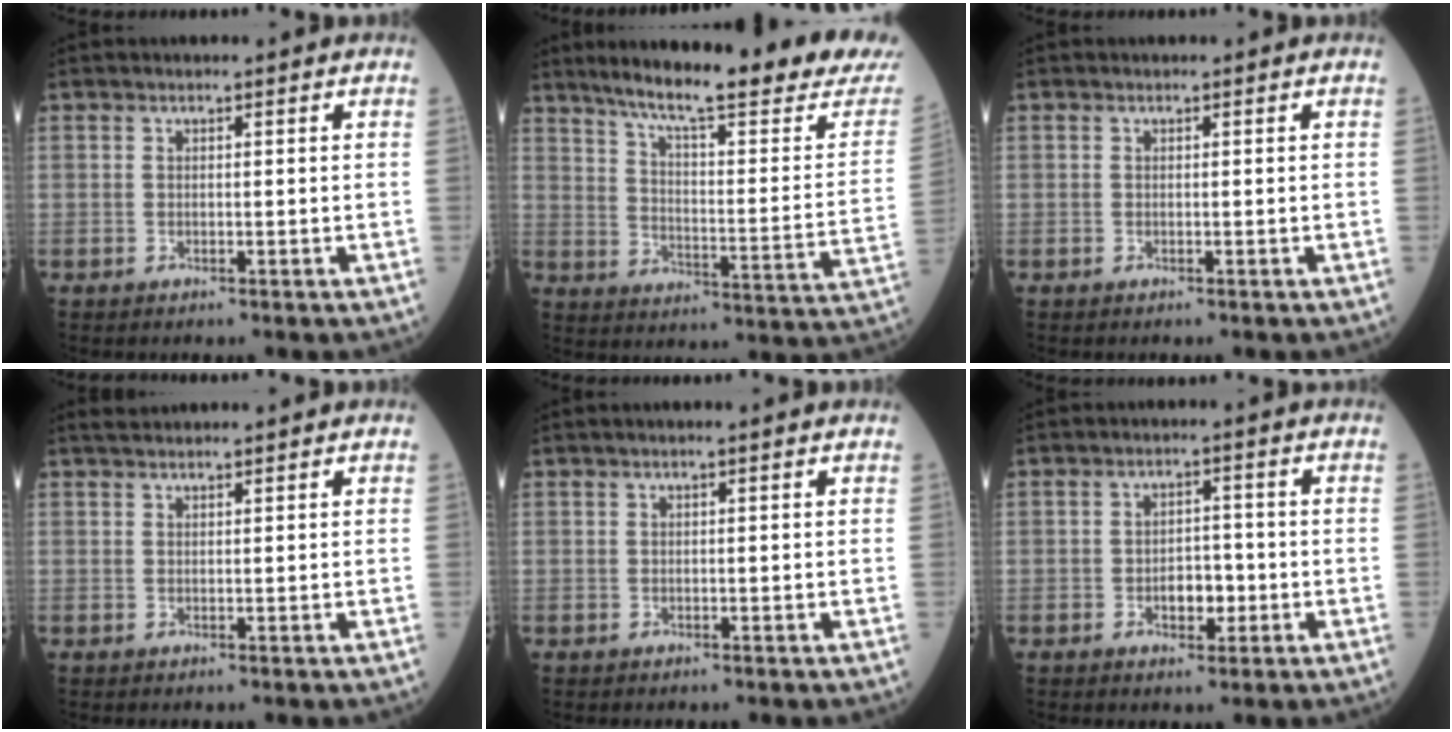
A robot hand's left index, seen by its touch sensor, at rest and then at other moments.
{"total": 24.9, "force": [21.4, 0.7, 12.6], "torque": [-0.188, -0.069, 0.284]}
{"total": 0.0}
{"total": 3.7, "force": [3.4, 0.0, 1.4], "torque": [-0.019, 0.032, 0.056]}
{"total": 1.5, "force": [1.1, -0.2, 1.0], "torque": [-0.017, 0.016, 0.018]}
{"total": 3.8, "force": [-1.1, 2.2, 3.0], "torque": [-0.043, 0.006, -0.015]}